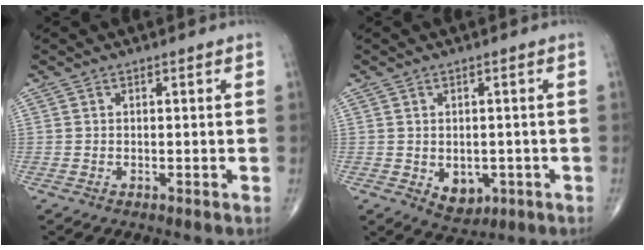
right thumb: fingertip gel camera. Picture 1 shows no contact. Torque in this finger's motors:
{"motor_torque": [-0.27, 0.44, 0.20, 0.20, 0.07]}